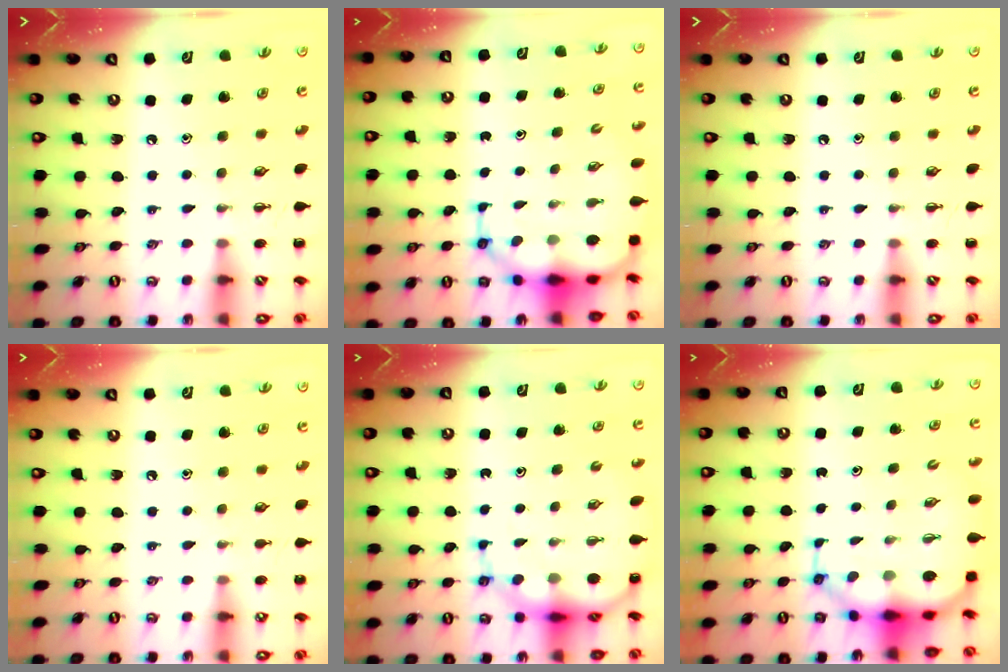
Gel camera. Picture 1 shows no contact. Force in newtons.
{"total": 9.9, "press": 9.4, "slide": 2.9}
{"total": 0.0}
{"total": 4.8, "press": 4.6, "slide": 1.3}
{"total": 10.7, "press": 10.3, "slide": 3.0}
{"total": 9.0, "press": 8.6, "slide": 2.4}